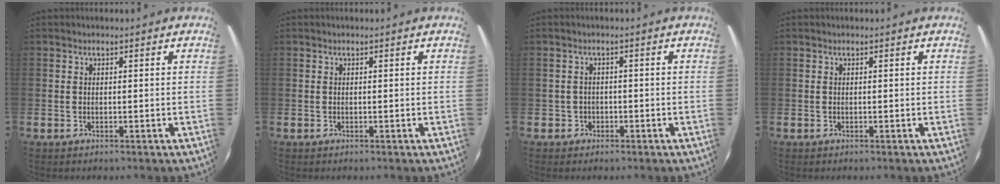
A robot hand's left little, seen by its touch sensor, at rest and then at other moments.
{"total": 0.0}
{"total": 1.4, "force": [-0.6, 1.2, 0.1], "torque": [-0.007, 0.004, -0.016]}
{"total": 0.0}